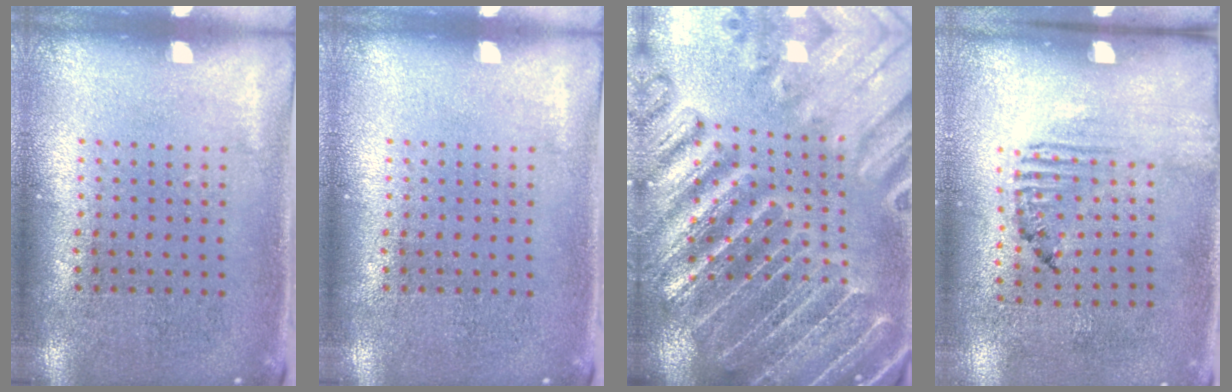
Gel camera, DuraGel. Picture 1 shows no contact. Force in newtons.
{"total": 0.0}
{"total": 4.5, "press": 4.1, "slide": 1.9}
{"total": 1.6, "press": 1.0, "slide": 1.3}